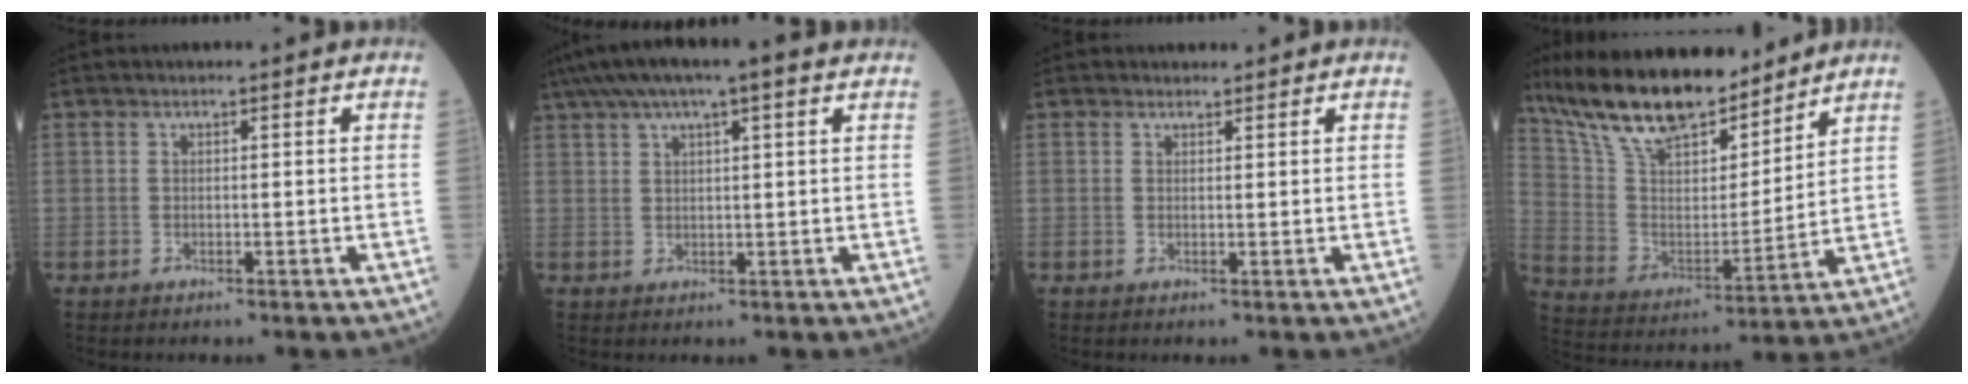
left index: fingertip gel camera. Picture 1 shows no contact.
{"total": 10.8, "force": [7.4, 1.6, 7.7], "torque": [-0.133, 0.051, 0.119]}
{"total": 0.9, "force": [0.8, 0.4, -0.1], "torque": [0.001, -0.002, 0.009]}
{"total": 19.3, "force": [15.8, 5.7, 9.6], "torque": [-0.179, 0.009, 0.288]}